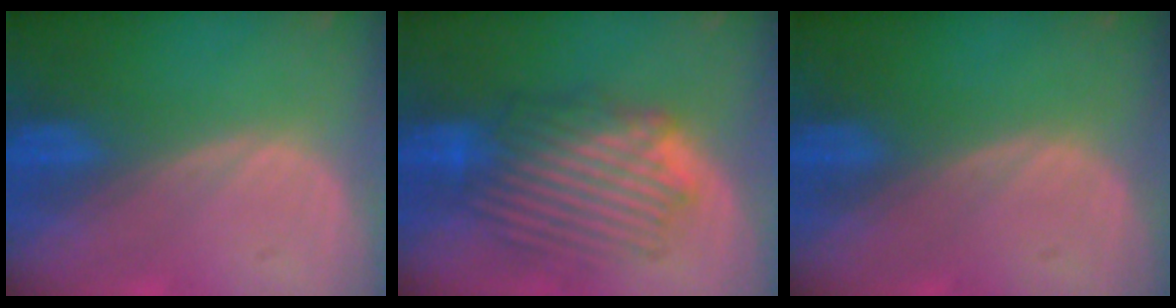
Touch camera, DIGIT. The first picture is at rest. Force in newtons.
{"total": 8.8, "press": 8.3, "slide": 2.9}
{"total": 0.0}